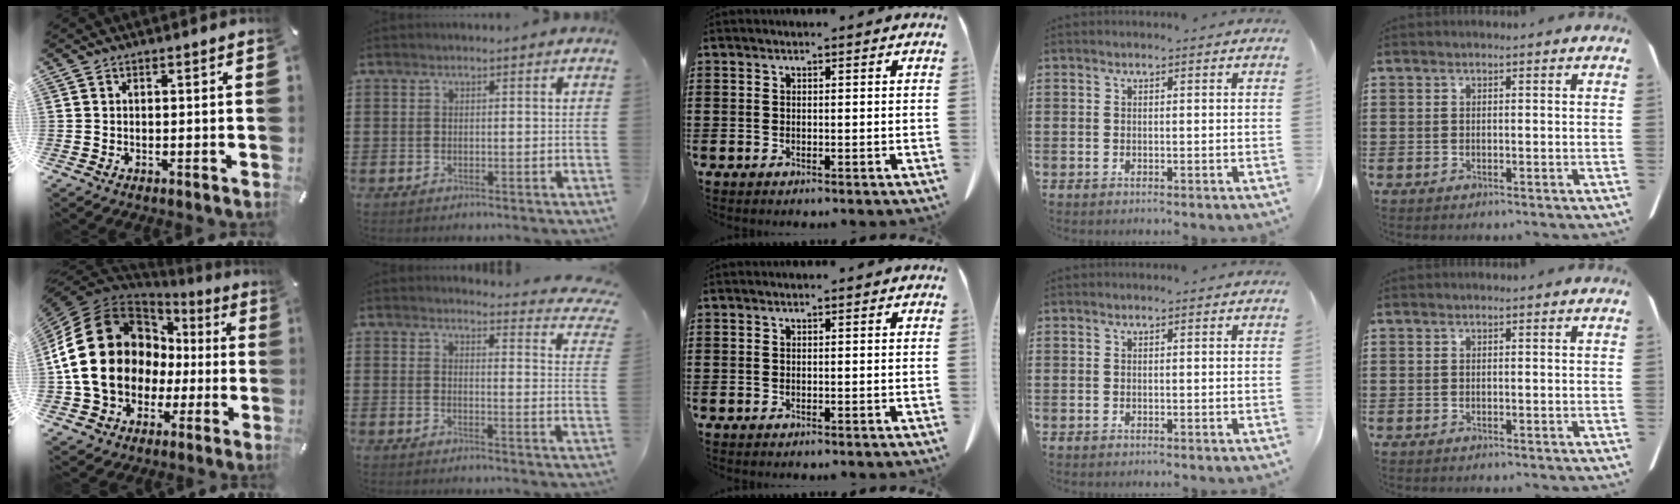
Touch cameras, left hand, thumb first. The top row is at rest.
{"thumb": {"total": 21.5, "force": [-0.5, 18.1, 11.7], "torque": [-0.233, 0.005, 0.009]}, "index": {"total": 3.3, "force": [3.1, 0.0, 1.1], "torque": [-0.029, -0.021, 0.053]}}